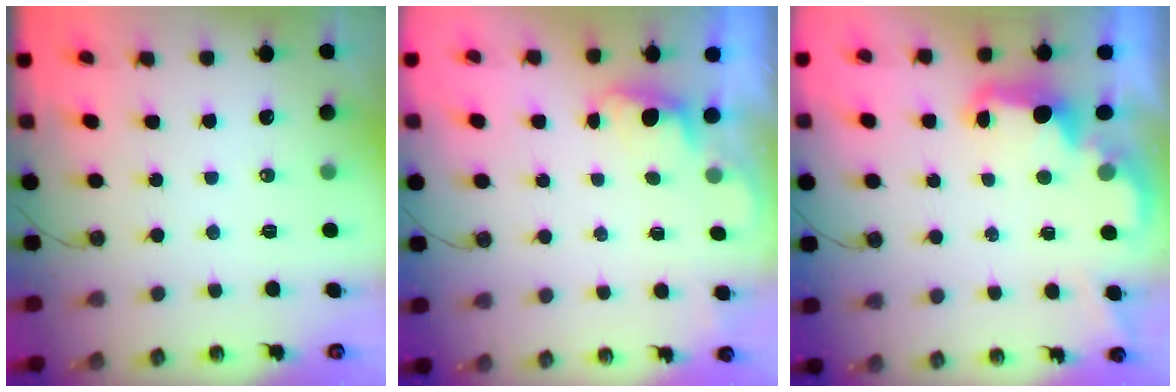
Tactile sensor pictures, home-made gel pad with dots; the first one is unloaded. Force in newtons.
{"total": 0.7, "press": 0.1, "slide": 0.7}
{"total": 2.8, "press": 2.6, "slide": 0.9}